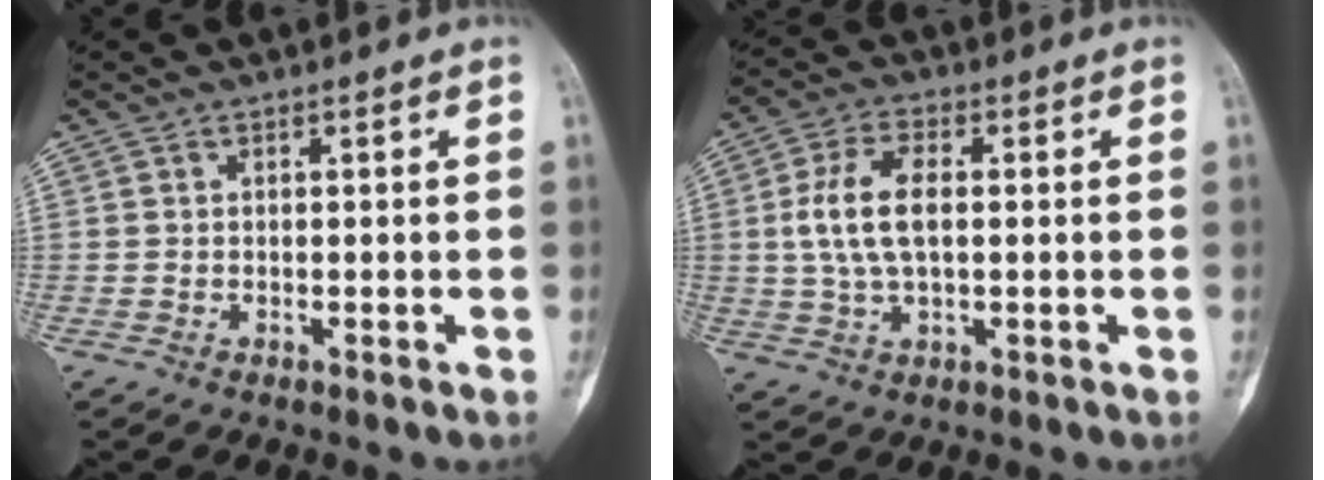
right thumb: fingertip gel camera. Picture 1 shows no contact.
{"total": 9.5, "force": [0.7, 4.9, 8.1], "torque": [-0.167, 0.008, 0.015]}